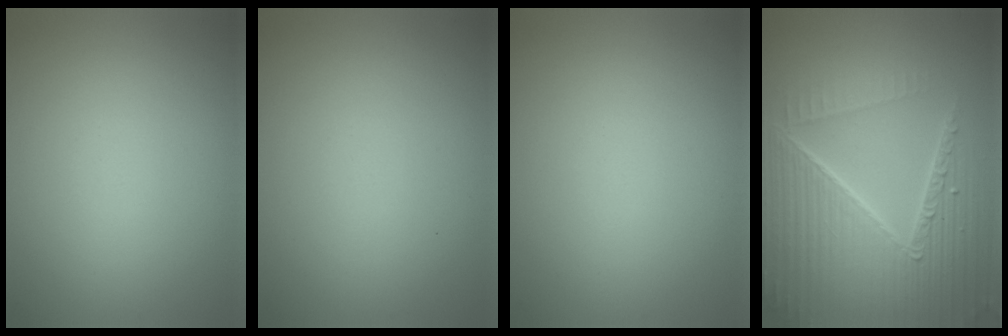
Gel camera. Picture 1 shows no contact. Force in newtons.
{"total": 0.0}
{"total": 0.0}
{"total": 8.6, "press": 6.0, "slide": 6.2}